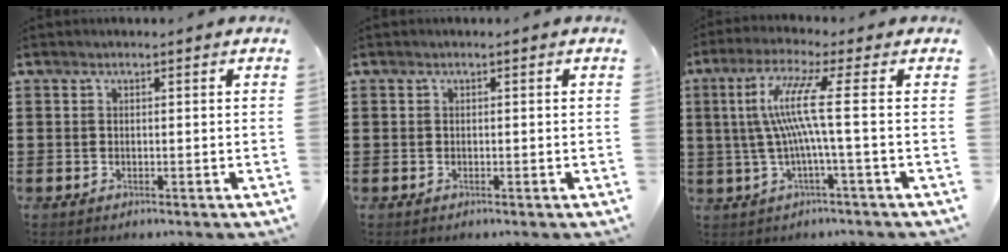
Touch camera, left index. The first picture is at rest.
{"total": 0.0}
{"total": 9.0, "force": [0.2, -0.6, 9.0], "torque": [-0.199, -0.009, -0.015]}